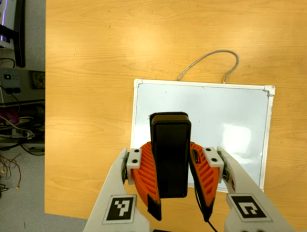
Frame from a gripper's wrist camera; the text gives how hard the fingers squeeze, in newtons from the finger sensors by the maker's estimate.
{"total": 7.6, "left": 6.1, "right": 9.0}